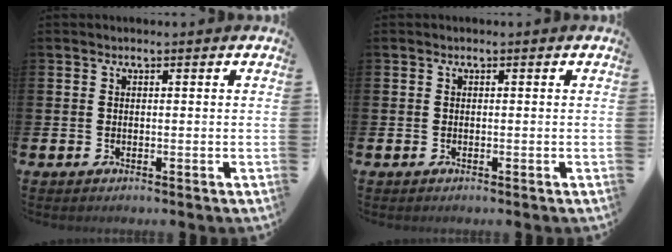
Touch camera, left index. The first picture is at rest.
{"total": 0.0}